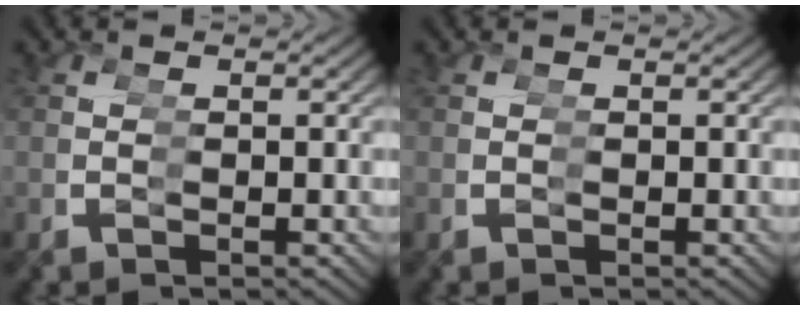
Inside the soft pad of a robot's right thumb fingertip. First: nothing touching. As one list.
[{"total": 0.0}]